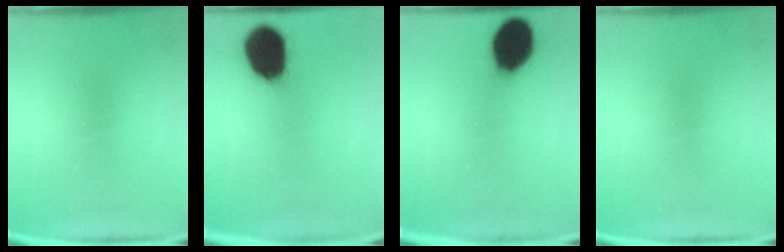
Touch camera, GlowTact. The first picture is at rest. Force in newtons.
{"total": 17.9}
{"total": 14.3}
{"total": 0.0}